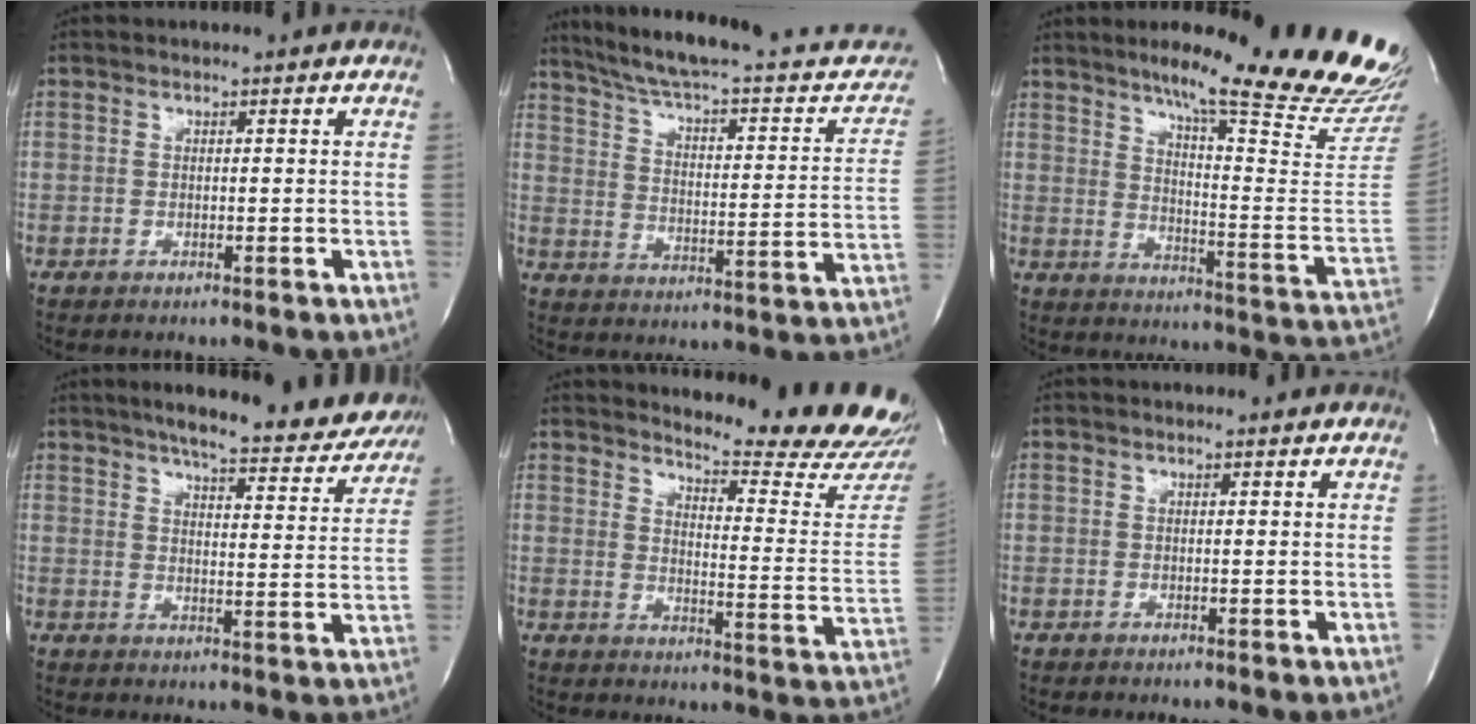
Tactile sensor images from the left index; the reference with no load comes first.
{"total": 25.8, "force": [22.2, 4.7, 12.2], "torque": [-0.176, -0.021, 0.290]}
{"total": 24.0, "force": [19.8, -0.1, 13.5], "torque": [-0.192, -0.097, 0.251]}
{"total": 18.6, "force": [16.6, 2.9, 7.7], "torque": [-0.105, -0.024, 0.201]}
{"total": 18.0, "force": [17.4, 0.1, 4.6], "torque": [-0.068, -0.133, 0.201]}
{"total": 1.1, "force": [1.0, 0.3, 0.4], "torque": [-0.013, 0.008, 0.013]}